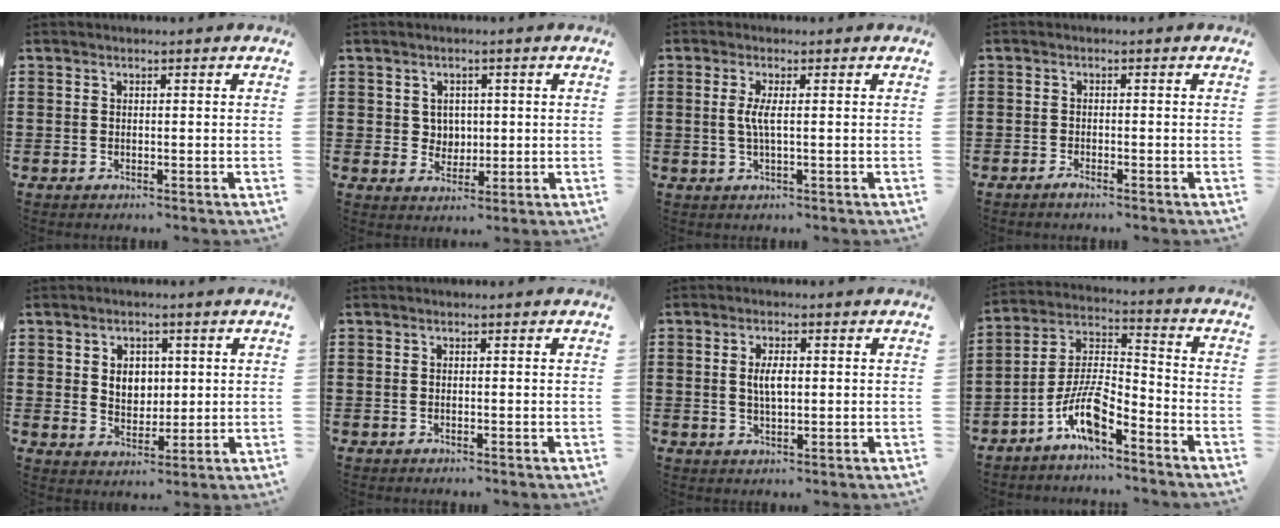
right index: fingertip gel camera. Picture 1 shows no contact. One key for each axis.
{"total": 2.8, "fx": 0.9, "fy": 2.6, "fz": 0.8, "tx": -0.021, "ty": 0.006, "tz": 0.014}
{"total": 2.8, "fx": 0.1, "fy": 0.0, "fz": 2.8, "tx": -0.062, "ty": -0.011, "tz": -0.001}
{"total": 1.1, "fx": -1.0, "fy": 0.0, "fz": 0.4, "tx": -0.011, "ty": -0.005, "tz": -0.018}
{"total": 4.1, "fx": 0.9, "fy": 3.3, "fz": 2.2, "tx": -0.048, "ty": 0.006, "tz": 0.013}
{"total": 0.0}
{"total": 3.6, "fx": 0.4, "fy": 1.2, "fz": 3.4, "tx": -0.068, "ty": 0.002, "tz": 0.005}
{"total": 9.5, "fx": -6.2, "fy": 2.8, "fz": 6.7, "tx": -0.157, "ty": -0.004, "tz": -0.124}